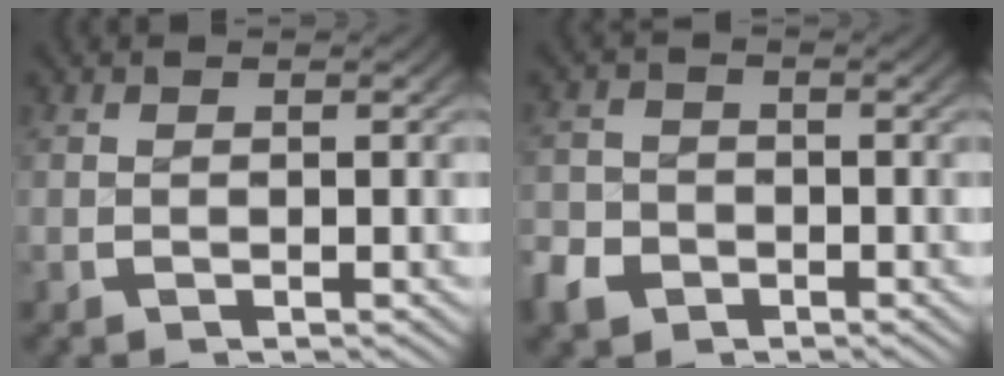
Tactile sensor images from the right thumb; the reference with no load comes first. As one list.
[{"total": 3.9, "force": [-2.5, 2.9, 0.4], "torque": [-0.006, -0.015, -0.046]}]